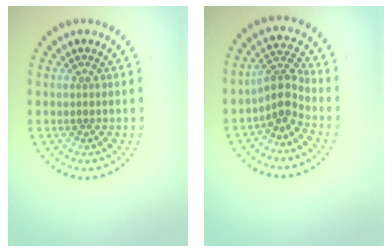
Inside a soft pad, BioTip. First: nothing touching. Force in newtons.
{"total": 2.9, "press": 2.0, "slide": 2.1}